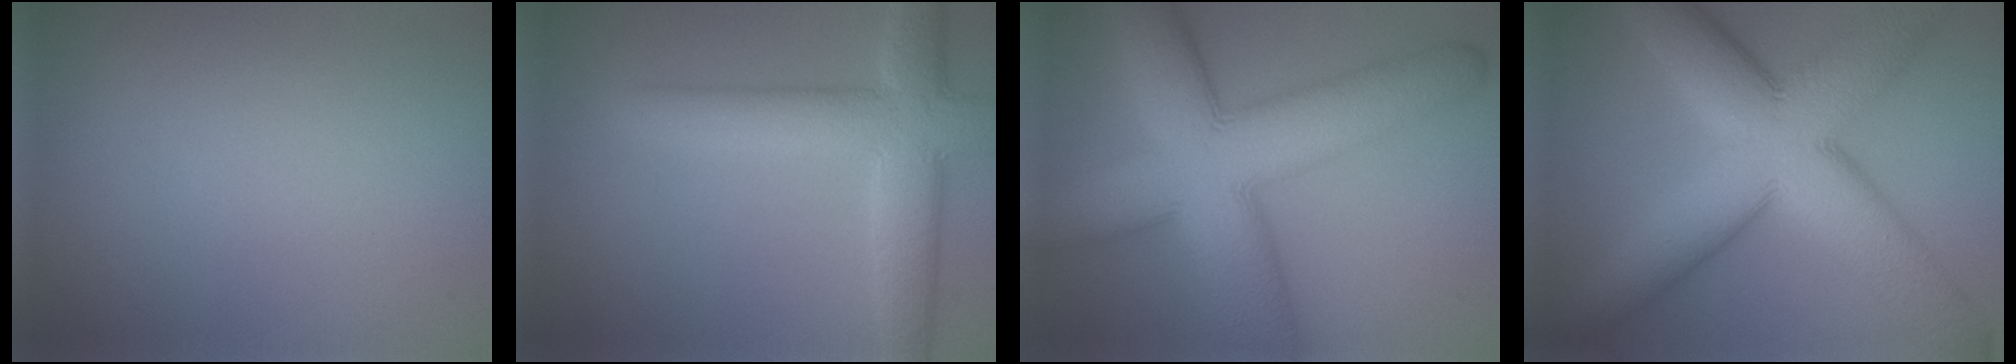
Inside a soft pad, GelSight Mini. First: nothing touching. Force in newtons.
{"total": 7.3, "press": 7.2, "slide": 0.8}
{"total": 13.4, "press": 13.4, "slide": 0.5}
{"total": 13.3, "press": 13.3, "slide": 0.6}